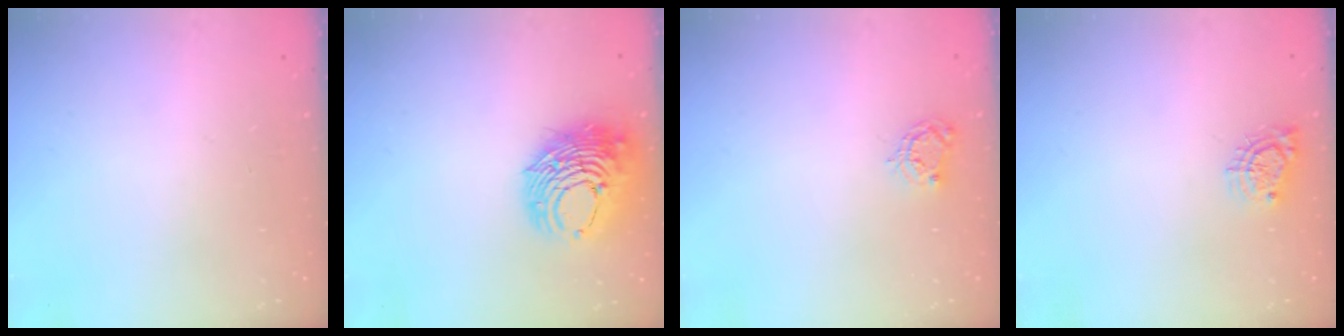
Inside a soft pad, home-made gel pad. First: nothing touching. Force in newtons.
{"total": 11.8, "press": 11.7, "slide": 1.6}
{"total": 4.4, "press": 4.4, "slide": 0.4}
{"total": 6.7, "press": 6.7, "slide": 0.1}